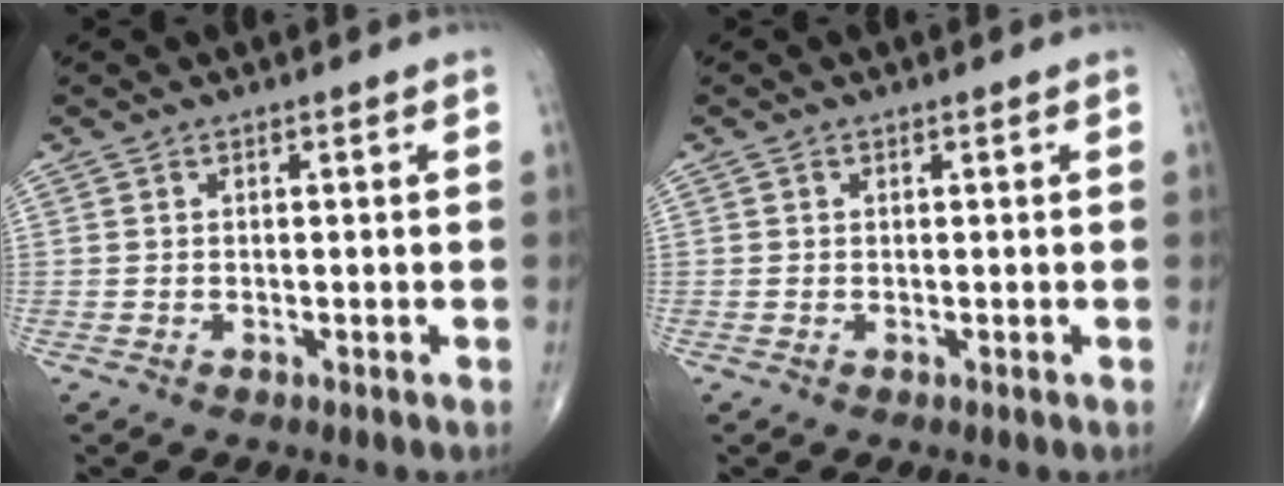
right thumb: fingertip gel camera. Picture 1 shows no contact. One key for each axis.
{"total": 0.0}